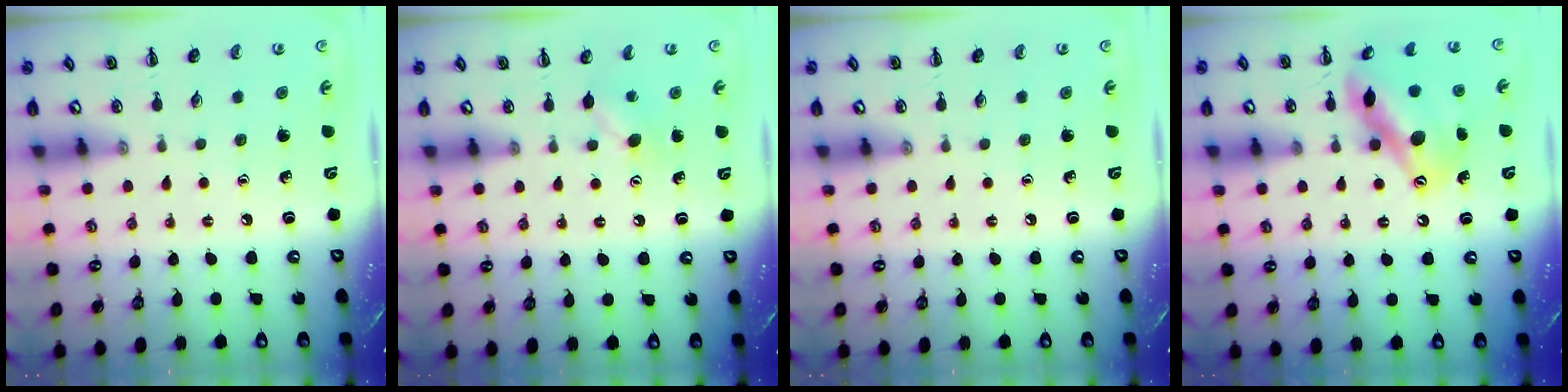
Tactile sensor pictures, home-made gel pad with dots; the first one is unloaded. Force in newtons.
{"total": 3.4, "press": 3.3, "slide": 0.7}
{"total": 0.0}
{"total": 15.6, "press": 15.3, "slide": 3.0}